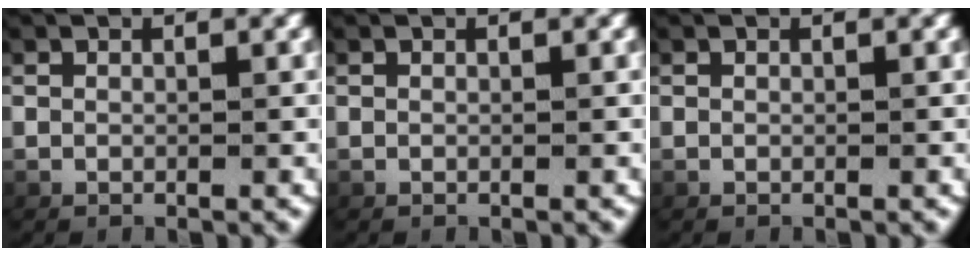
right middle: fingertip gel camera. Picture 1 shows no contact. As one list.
[{"total": 0.0}, {"total": 0.0}]